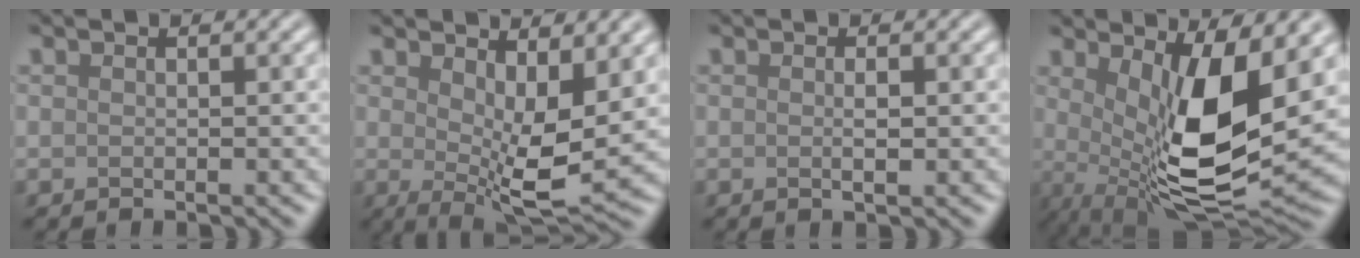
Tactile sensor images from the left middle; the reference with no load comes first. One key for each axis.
{"total": 6.9, "fx": 1.3, "fy": 2.5, "fz": 6.3, "tx": -0.106, "ty": -0.014, "tz": 0.026}
{"total": 1.1, "fx": -0.2, "fy": 0.2, "fz": 1.0, "tx": -0.020, "ty": 0.000, "tz": -0.005}
{"total": 10.5, "fx": 1.5, "fy": 3.4, "fz": 9.8, "tx": -0.174, "ty": -0.029, "tz": 0.034}